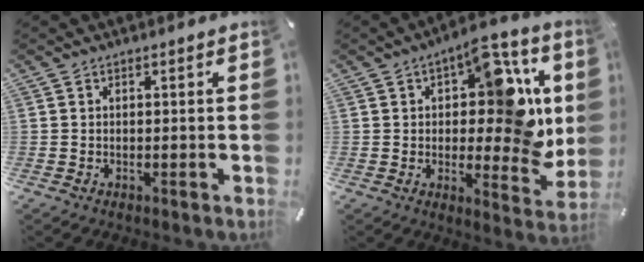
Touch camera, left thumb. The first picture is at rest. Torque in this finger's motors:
{"motor_torque": [2.25, 2.49, 0.50, -0.10, 0.14]}